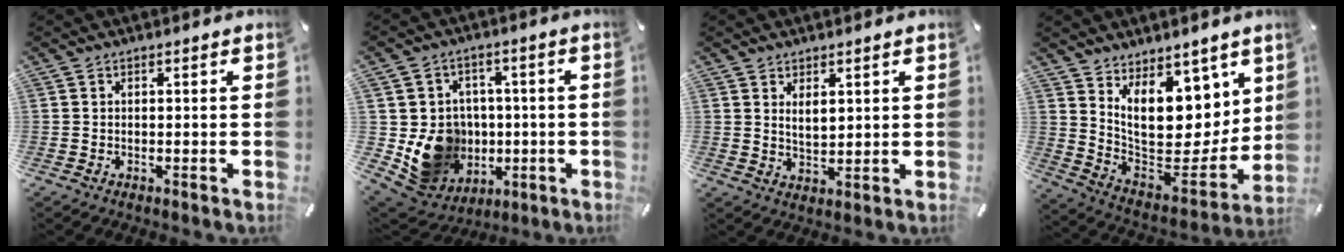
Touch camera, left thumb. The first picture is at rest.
{"total": 12.7, "force": [-1.6, 12.0, 4.0], "torque": [-0.078, 0.004, -0.011]}
{"total": 3.5, "force": [2.0, 1.8, 2.3], "torque": [-0.034, -0.008, 0.032]}
{"total": 15.7, "force": [7.8, 10.2, 9.0], "torque": [-0.139, -0.091, 0.151]}